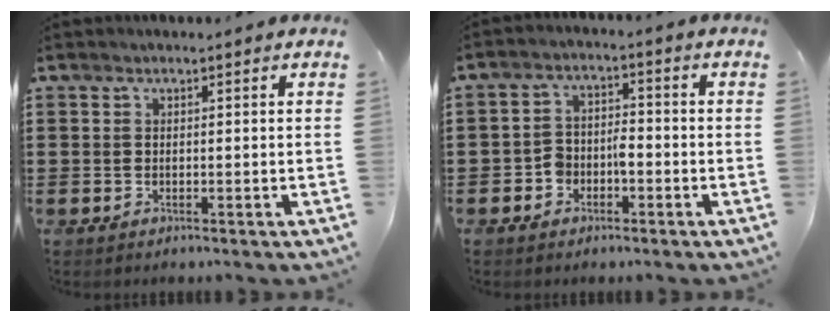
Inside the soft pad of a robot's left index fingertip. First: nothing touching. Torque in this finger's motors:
{"motor_torque": [-0.24, 0.91, 0.16, 0.02]}